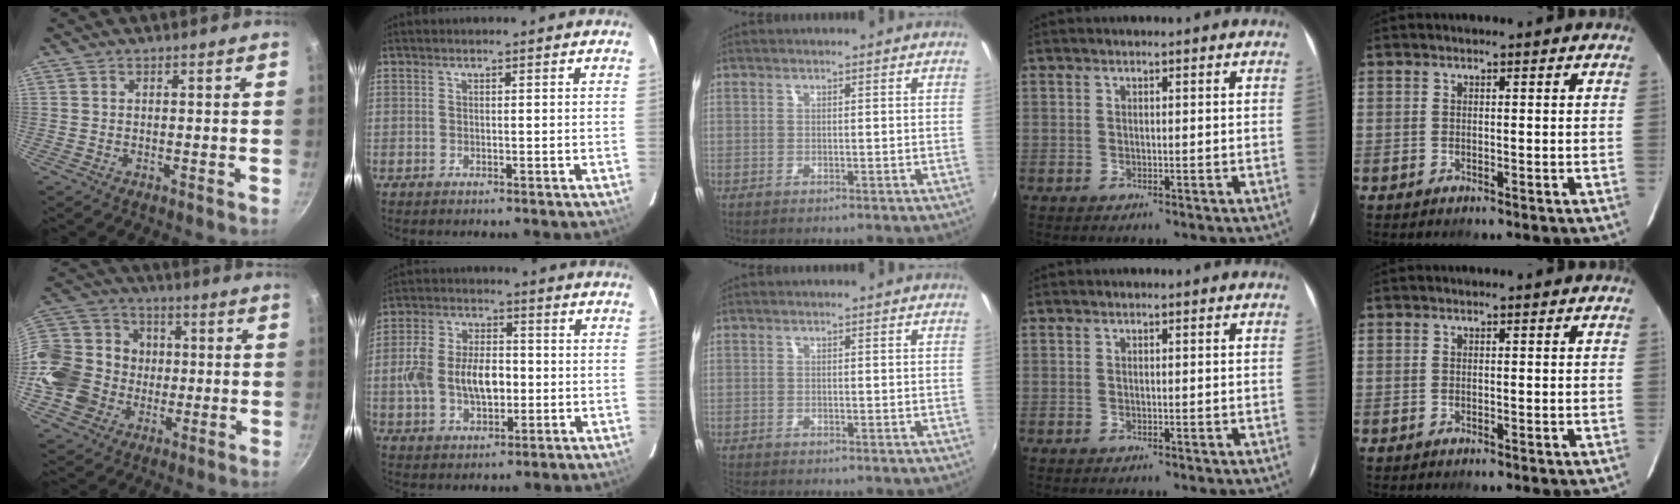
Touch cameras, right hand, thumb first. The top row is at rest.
{"thumb": {"total": 19.4, "force": [-2.3, 17.2, 8.7], "torque": [-0.158, 0.037, -0.034]}, "index": {"total": 12.0, "force": [-1.2, 7.6, 9.2], "torque": [-0.188, 0.013, -0.019]}, "middle": {"total": 1.3, "force": [-1.3, 0.3, 0.3], "torque": [-0.008, -0.009, -0.024]}}